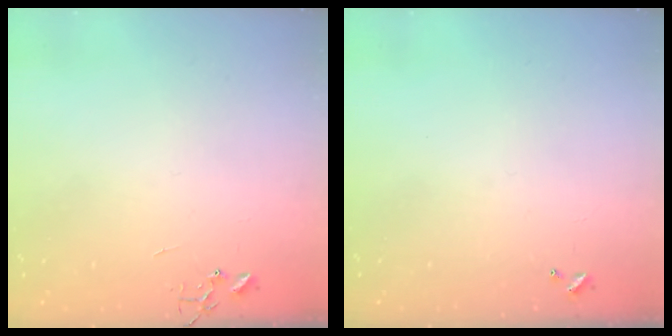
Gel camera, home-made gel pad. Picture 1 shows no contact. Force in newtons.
{"total": 0.0}